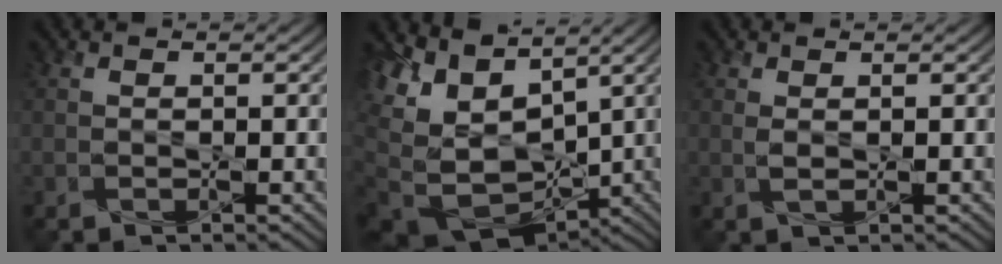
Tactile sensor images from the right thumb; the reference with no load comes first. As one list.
[{"total": 13.3, "force": [0.8, 9.2, 9.6], "torque": [-0.226, -0.018, 0.066]}, {"total": 1.1, "force": [0.3, 0.3, 1.0], "torque": [-0.026, -0.001, 0.007]}]